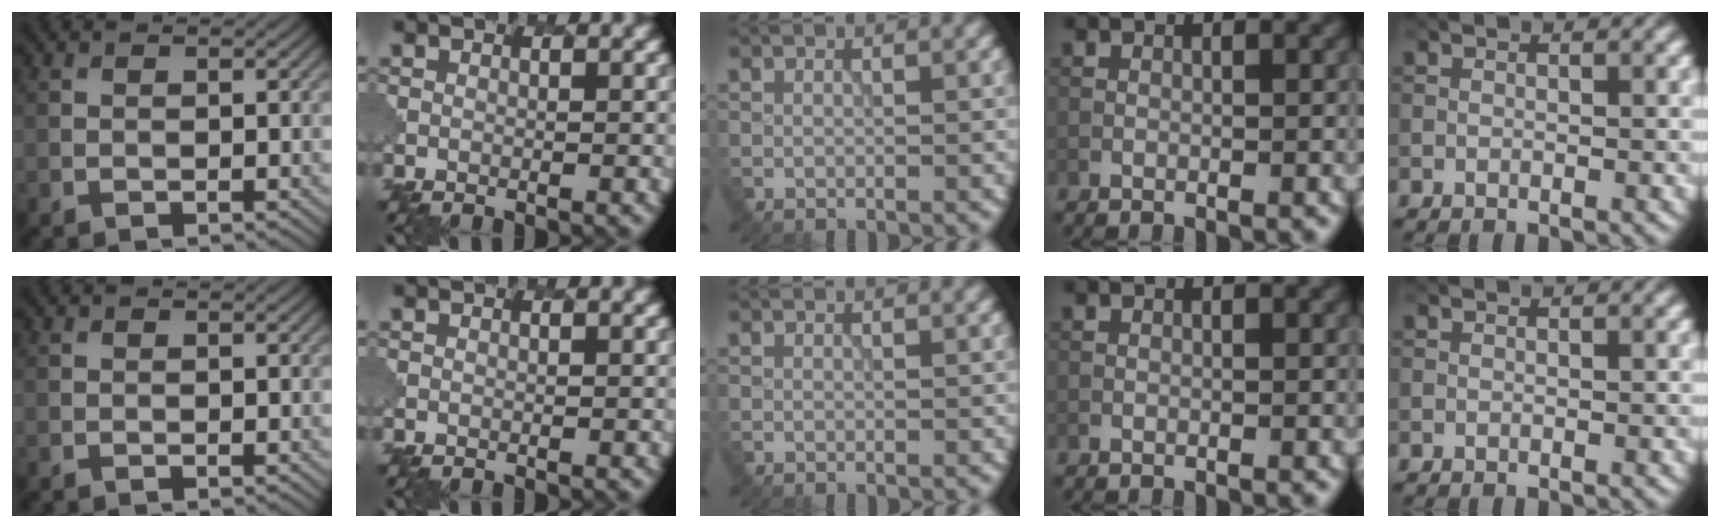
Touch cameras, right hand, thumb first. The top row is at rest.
{}